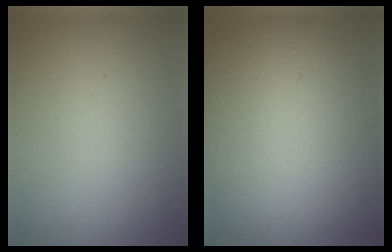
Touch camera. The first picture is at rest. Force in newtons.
{"total": 15.6, "press": 15.6, "slide": 1.0}